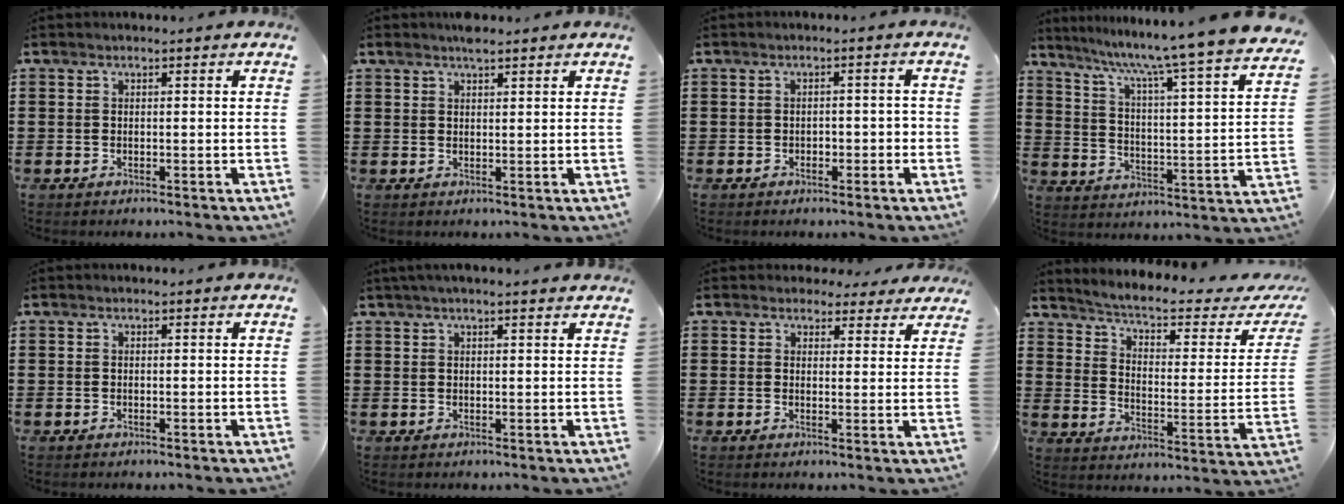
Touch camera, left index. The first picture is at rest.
{"total": 2.4, "force": [2.0, 0.5, 1.2], "torque": [-0.027, 0.003, 0.037]}
{"total": 1.7, "force": [-0.9, 1.1, 0.9], "torque": [-0.021, 0.004, -0.022]}
{"total": 8.5, "force": [7.2, -1.7, 4.2], "torque": [-0.101, -0.065, 0.107]}
{"total": 0.0}
{"total": 2.0, "force": [1.6, 0.1, 1.2], "torque": [-0.026, 0.003, 0.029]}
{"total": 3.3, "force": [2.9, 1.4, 0.5], "torque": [-0.012, -0.004, 0.053]}
{"total": 4.2, "force": [3.3, 0.1, 2.6], "torque": [-0.068, -0.032, 0.046]}